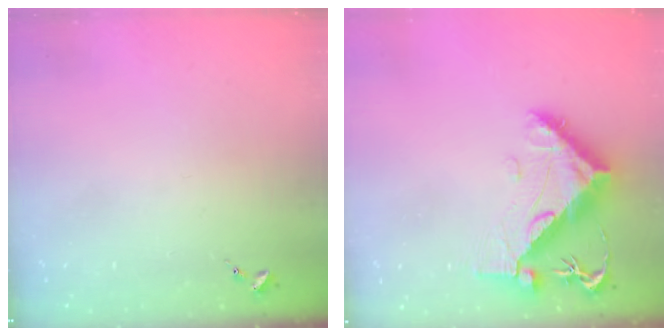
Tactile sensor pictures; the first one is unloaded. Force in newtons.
{"total": 11.0, "press": 10.9, "slide": 1.0}